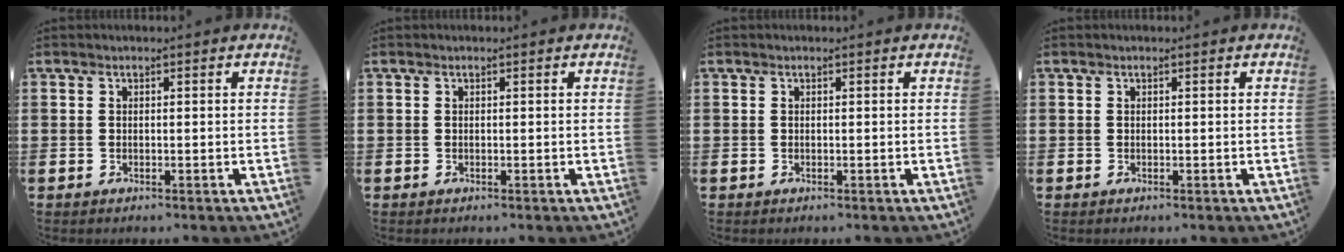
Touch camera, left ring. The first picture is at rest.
{"total": 0.0}
{"total": 0.0}
{"total": 0.0}